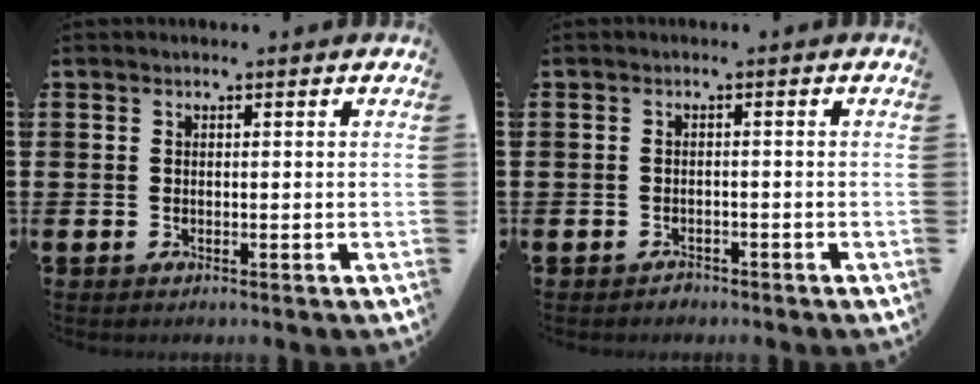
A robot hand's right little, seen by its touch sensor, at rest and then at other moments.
{"total": 0.8, "force": [-0.8, 0.3, 0.0], "torque": [-0.003, 0.001, -0.018]}